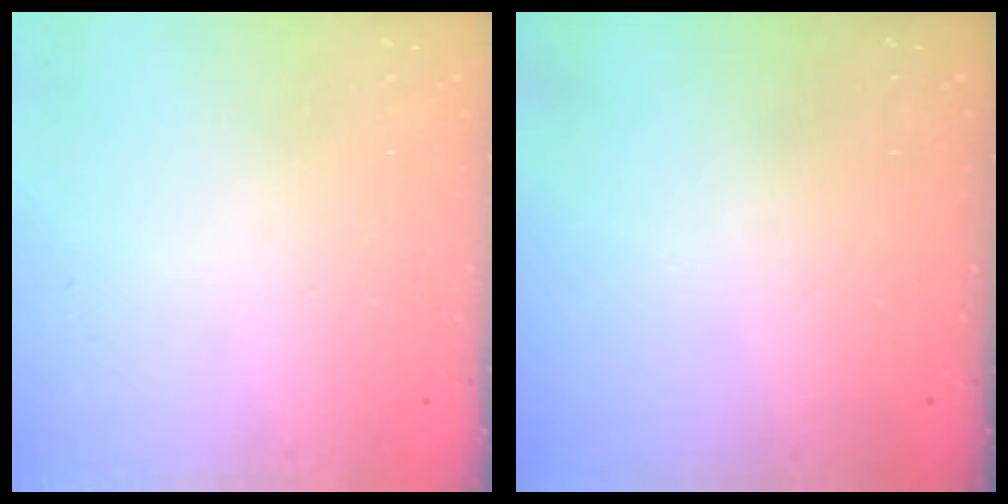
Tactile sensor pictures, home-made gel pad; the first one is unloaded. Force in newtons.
{"total": 0.0}